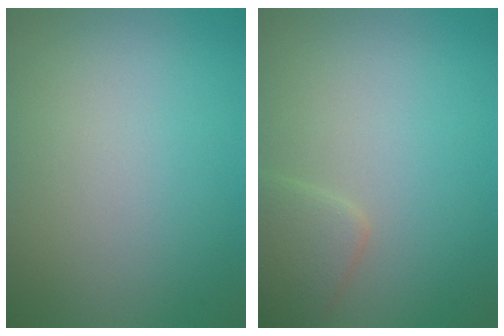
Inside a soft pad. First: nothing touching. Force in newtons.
{"total": 2.3, "press": 2.3, "slide": 0.1}